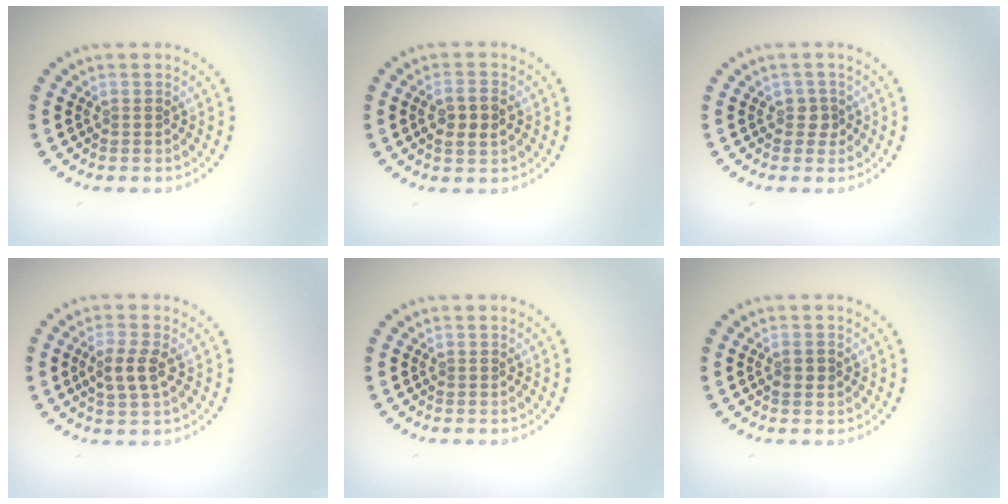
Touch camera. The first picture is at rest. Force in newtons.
{"total": 2.6, "press": 2.6, "slide": 0.5}
{"total": 1.3, "press": 1.1, "slide": 0.7}
{"total": 2.6, "press": 2.5, "slide": 0.8}
{"total": 0.0}
{"total": 1.2, "press": 1.2, "slide": 0.2}